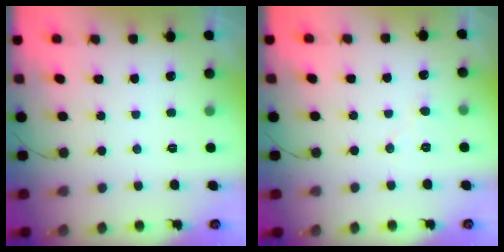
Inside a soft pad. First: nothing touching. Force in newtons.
{"total": 5.0, "press": 5.0, "slide": 0.4}